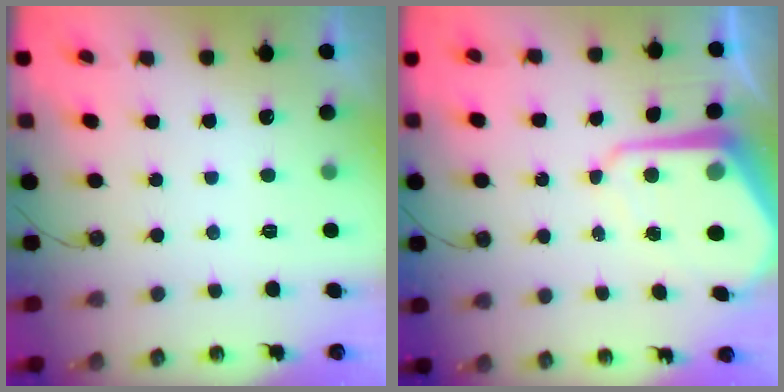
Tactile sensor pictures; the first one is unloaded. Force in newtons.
{"total": 9.3, "press": 9.3, "slide": 0.8}